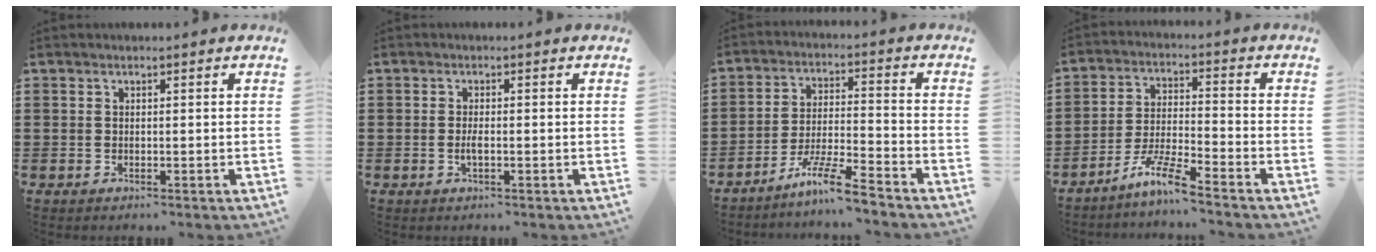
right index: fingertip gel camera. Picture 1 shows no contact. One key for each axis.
{"total": 1.6, "fx": -0.4, "fy": 0.3, "fz": 1.5, "tx": -0.036, "ty": -0.003, "tz": -0.009}
{"total": 7.9, "fx": -6.5, "fy": -0.1, "fz": 4.4, "tx": -0.100, "ty": -0.009, "tz": -0.129}
{"total": 7.3, "fx": -6.0, "fy": 0.0, "fz": 4.2, "tx": -0.096, "ty": -0.009, "tz": -0.119}